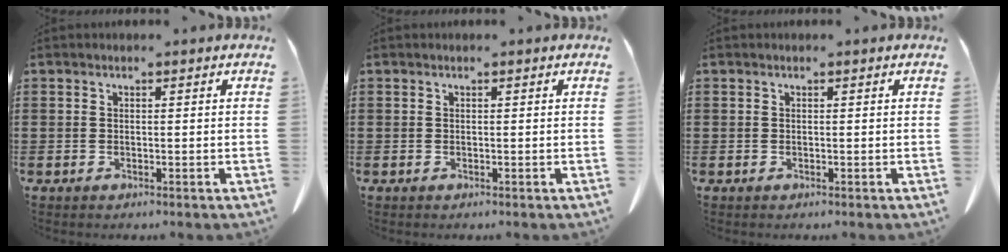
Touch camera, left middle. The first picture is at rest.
{"total": 0.0}
{"total": 0.0}